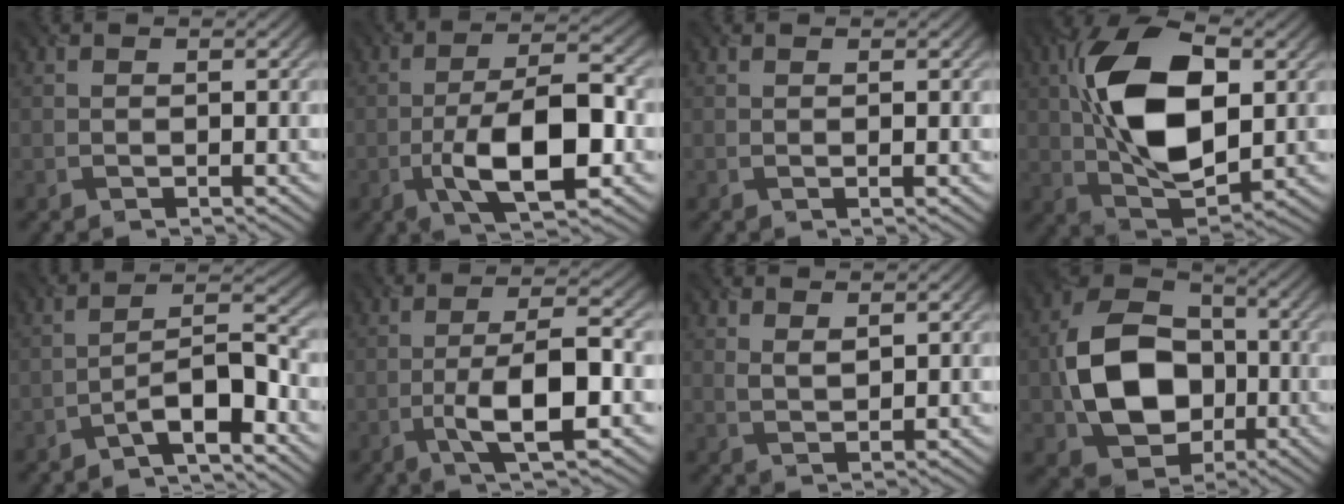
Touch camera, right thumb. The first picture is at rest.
{"total": 11.0, "force": [-3.5, 3.9, 9.7], "torque": [-0.160, 0.005, -0.066]}
{"total": 0.6, "force": [0.2, -0.2, 0.6], "torque": [-0.010, 0.004, -0.001]}
{"total": 15.0, "force": [2.2, 8.0, 12.4], "torque": [-0.254, 0.015, 0.038]}
{"total": 6.9, "force": [-4.5, 1.5, 5.0], "torque": [-0.081, 0.020, -0.088]}
{"total": 8.4, "force": [-2.8, 2.0, 7.7], "torque": [-0.130, 0.010, -0.056]}
{"total": 2.1, "force": [1.7, 0.4, 1.1], "torque": [-0.025, -0.004, 0.037]}
{"total": 12.3, "force": [-1.8, 9.4, 7.7], "torque": [-0.150, 0.006, -0.039]}